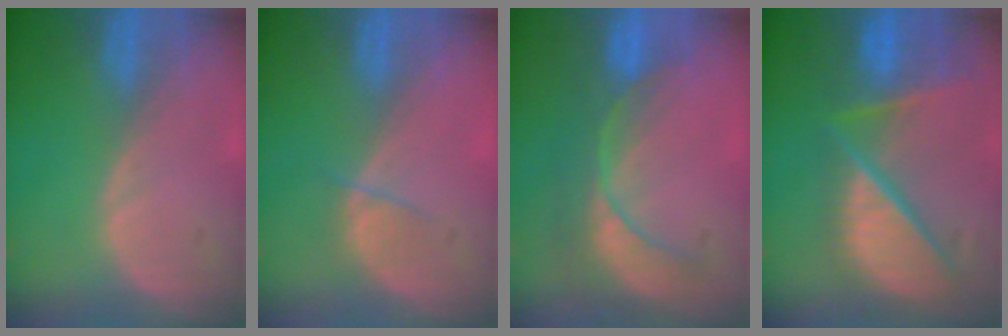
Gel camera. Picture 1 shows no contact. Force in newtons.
{"total": 2.2, "press": 2.0, "slide": 0.9}
{"total": 9.0, "press": 7.7, "slide": 4.5}
{"total": 12.1, "press": 9.9, "slide": 6.9}